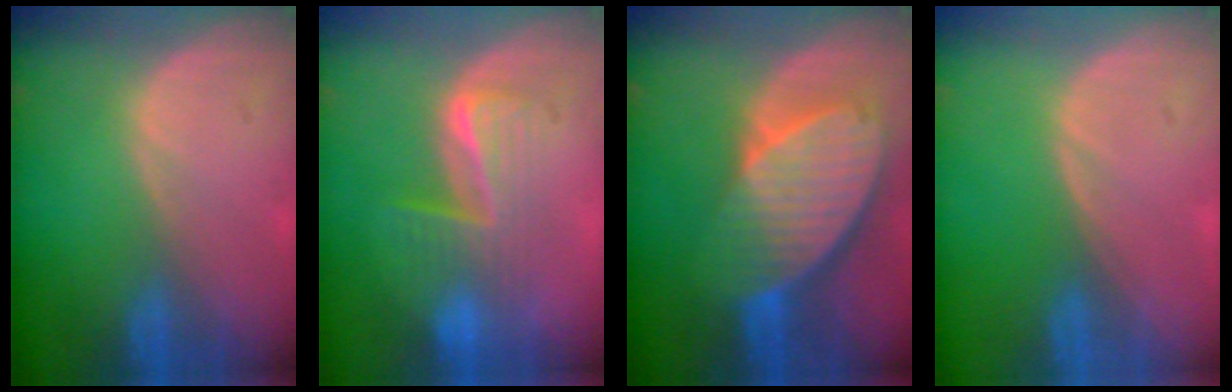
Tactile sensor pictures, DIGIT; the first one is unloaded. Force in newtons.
{"total": 6.3, "press": 6.1, "slide": 1.5}
{"total": 10.2, "press": 8.9, "slide": 5.1}
{"total": 0.0}